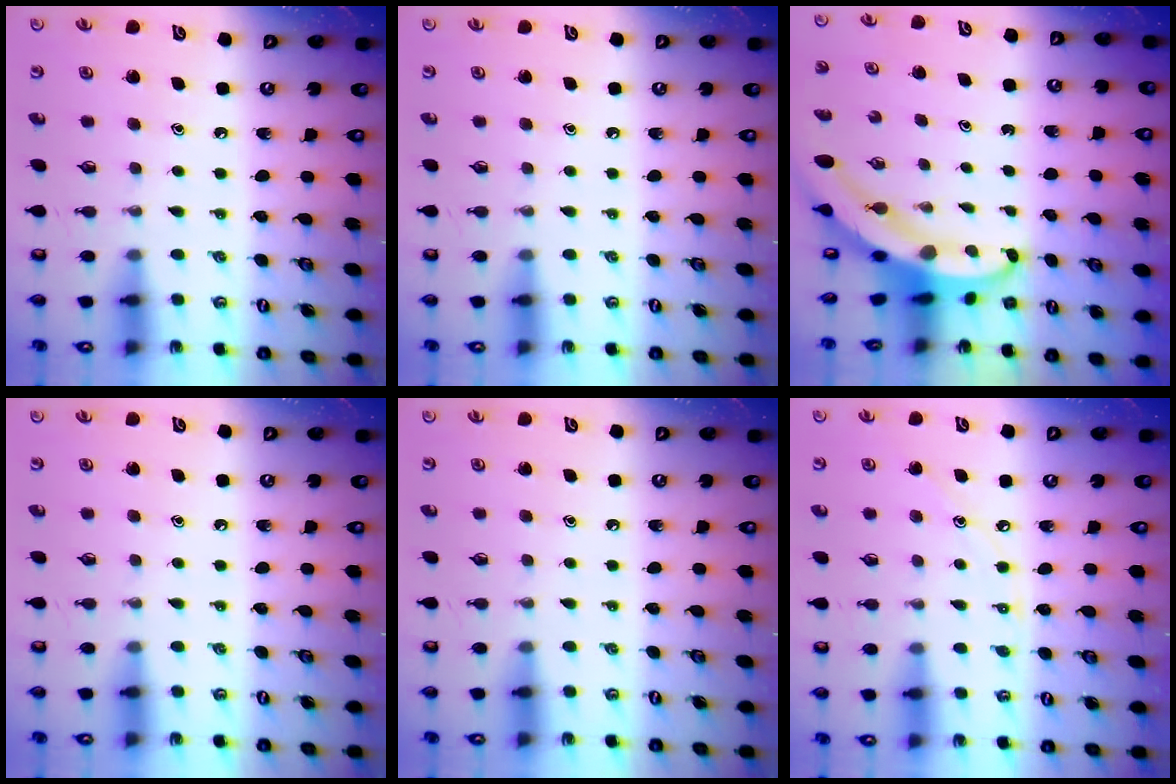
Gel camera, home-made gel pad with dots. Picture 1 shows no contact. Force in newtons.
{"total": 0.0}
{"total": 5.4, "press": 5.4, "slide": 0.5}
{"total": 0.0}
{"total": 0.0}
{"total": 6.0, "press": 6.0, "slide": 0.7}